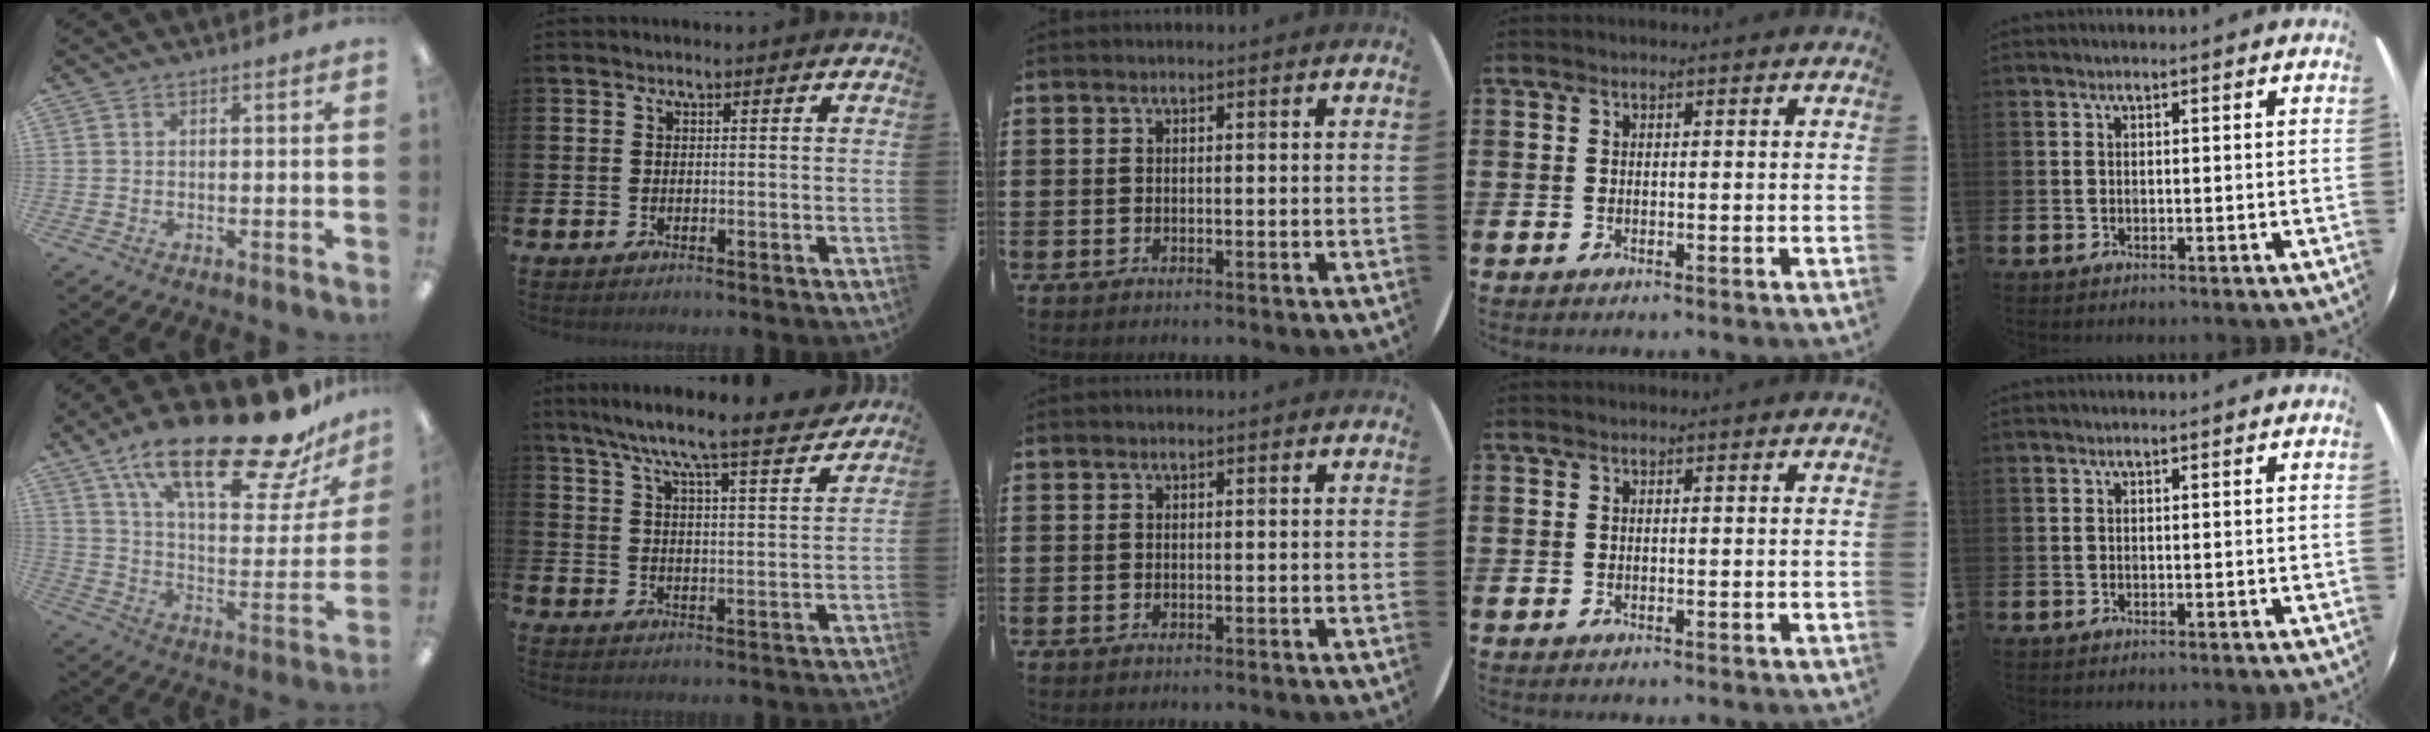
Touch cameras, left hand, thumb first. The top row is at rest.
{"thumb": {"total": 26.5, "force": [18.3, 8.2, 17.3], "torque": [-0.266, -0.115, 0.300]}, "index": {"total": 8.3, "force": [7.7, -0.1, 3.3], "torque": [-0.087, -0.050, 0.131]}}